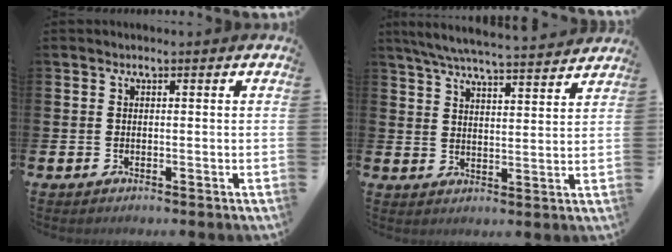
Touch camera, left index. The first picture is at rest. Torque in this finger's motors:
{"motor_torque": [0.43, -0.80, 0.15, 0.17]}